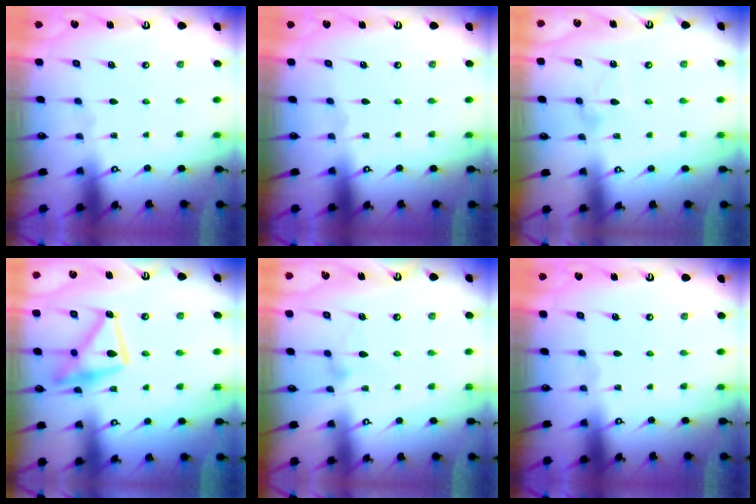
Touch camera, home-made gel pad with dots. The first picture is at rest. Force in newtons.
{"total": 0.0}
{"total": 4.6, "press": 4.6, "slide": 0.4}
{"total": 16.6, "press": 16.5, "slide": 1.1}
{"total": 4.7, "press": 4.7, "slide": 0.3}
{"total": 0.0}